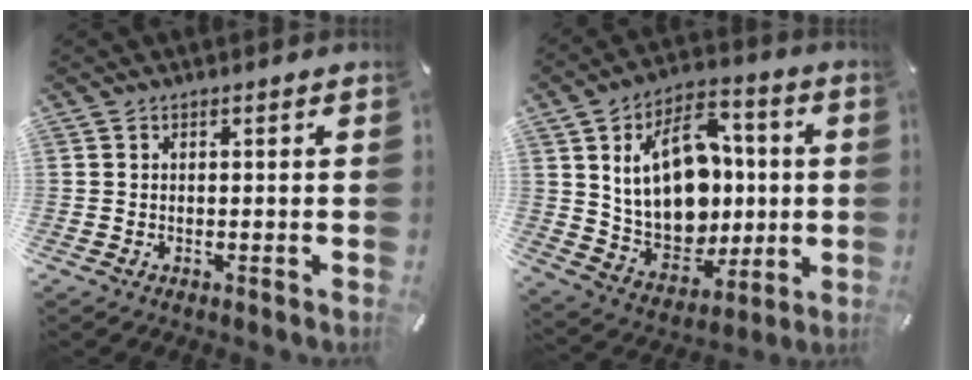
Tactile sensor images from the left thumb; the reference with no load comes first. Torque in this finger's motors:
{"motor_torque": [0.75, 1.17, 0.80, -0.50, 0.48]}